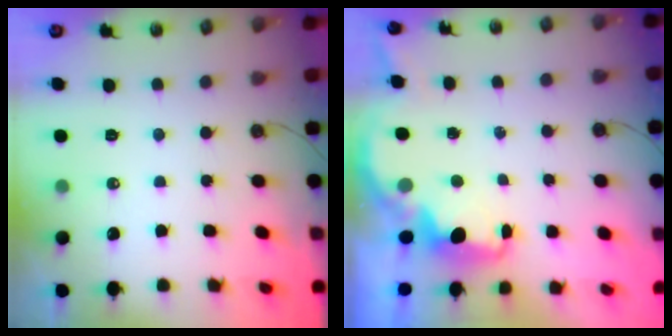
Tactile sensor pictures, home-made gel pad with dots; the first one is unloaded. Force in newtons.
{"total": 2.2, "press": 2.1, "slide": 0.8}